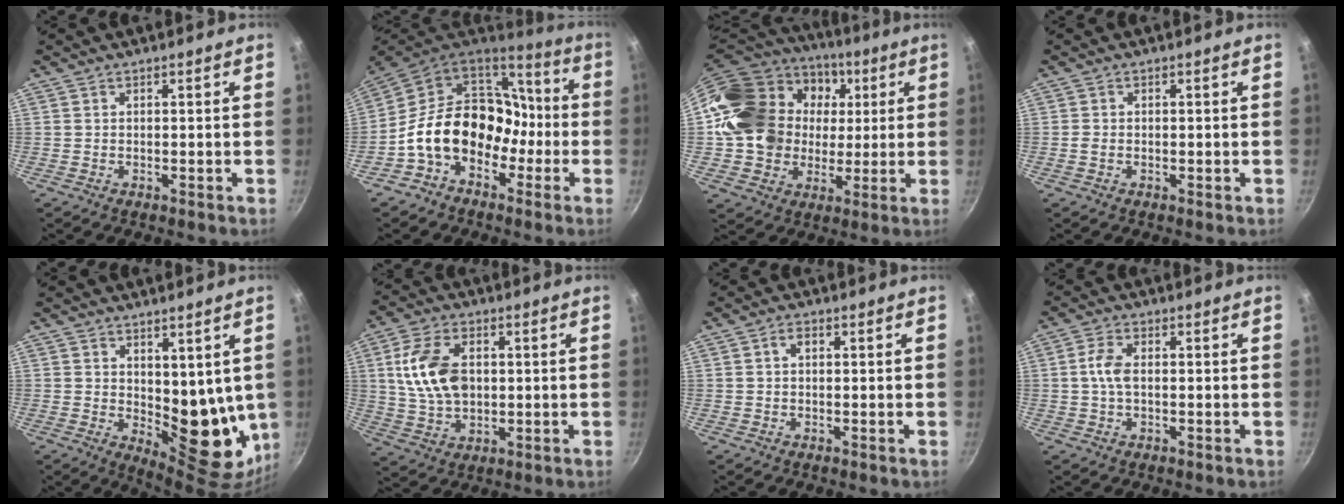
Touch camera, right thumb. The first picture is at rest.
{"total": 19.1, "force": [-4.9, 14.4, 11.5], "torque": [-0.142, 0.073, -0.095]}
{"total": 25.3, "force": [3.2, 20.9, 13.8], "torque": [-0.243, 0.037, 0.061]}
{"total": 1.1, "force": [-0.2, 0.7, 0.8], "torque": [-0.019, 0.004, -0.007]}
{"total": 13.9, "force": [1.9, 7.6, 11.5], "torque": [-0.111, -0.044, 0.045]}
{"total": 12.5, "force": [1.9, 8.0, 9.4], "torque": [-0.165, -0.001, 0.037]}
{"total": 1.9, "force": [0.5, 1.2, 1.4], "torque": [-0.022, 0.006, 0.008]}
{"total": 6.1, "force": [0.5, 3.5, 5.0], "torque": [-0.101, 0.012, 0.004]}